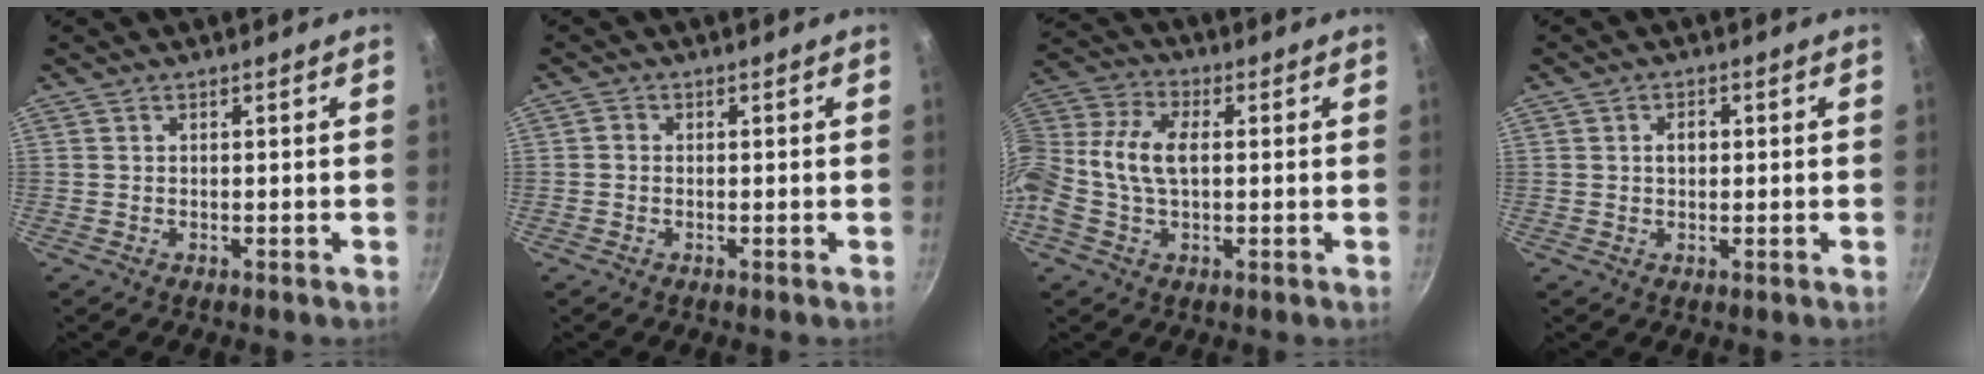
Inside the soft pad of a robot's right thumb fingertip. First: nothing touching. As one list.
[{"total": 1.0, "force": [-0.4, 0.8, 0.5], "torque": [-0.008, 0.003, -0.009]}, {"total": 11.5, "force": [0.0, 6.9, 9.2], "torque": [-0.190, 0.025, -0.022]}, {"total": 2.7, "force": [0.3, 1.9, 1.9], "torque": [-0.021, 0.005, 0.003]}]